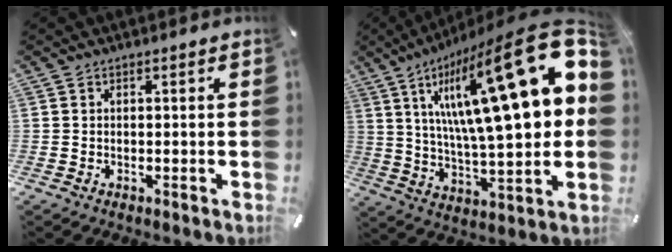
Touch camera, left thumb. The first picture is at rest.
{"total": 34.0, "force": [11.6, 10.5, 30.2], "torque": [-0.513, -0.087, 0.184]}